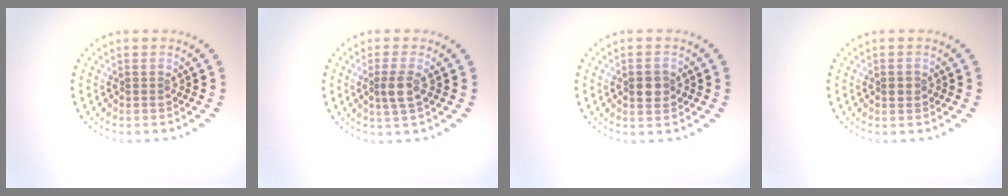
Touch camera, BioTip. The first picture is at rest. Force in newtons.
{"total": 2.0, "press": 1.7, "slide": 1.0}
{"total": 2.4, "press": 2.4, "slide": 0.0}
{"total": 1.3, "press": 1.3, "slide": 0.1}